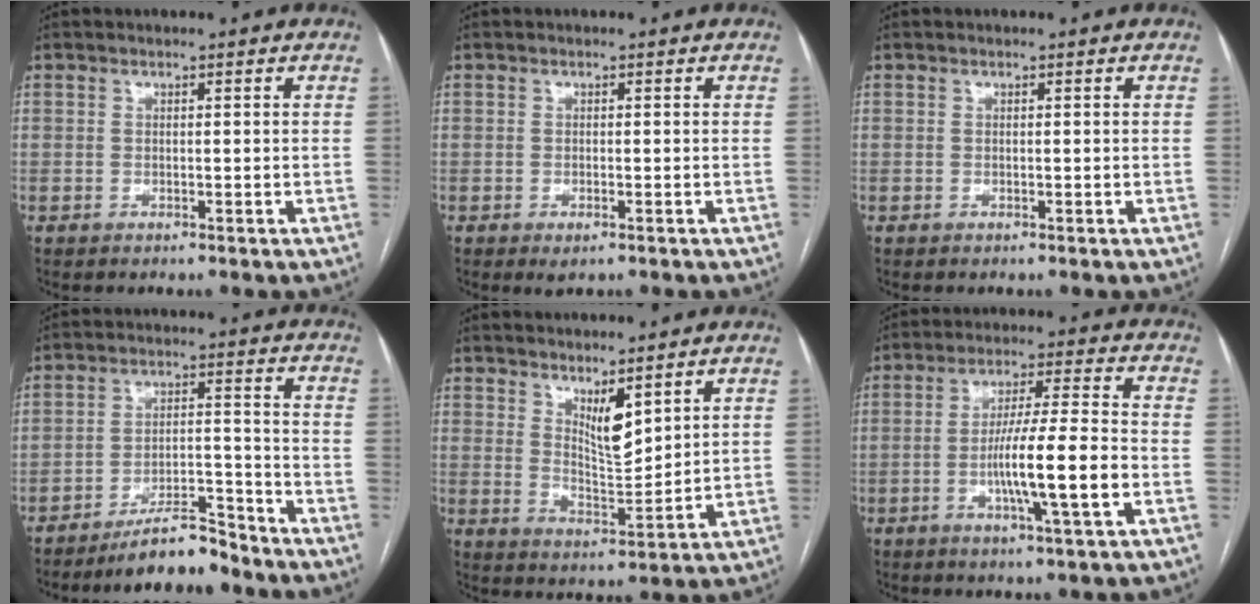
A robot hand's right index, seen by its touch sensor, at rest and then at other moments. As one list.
[{"total": 1.6, "force": [-0.8, 0.5, 1.2], "torque": [-0.016, -0.002, -0.008]}, {"total": 0.0}, {"total": 7.8, "force": [-7.0, 1.4, 3.2], "torque": [-0.050, 0.010, -0.120]}, {"total": 5.5, "force": [3.6, 1.3, 3.9], "torque": [-0.077, -0.017, 0.076]}, {"total": 11.1, "force": [-2.9, -0.1, 10.8], "torque": [-0.194, -0.002, -0.053]}]